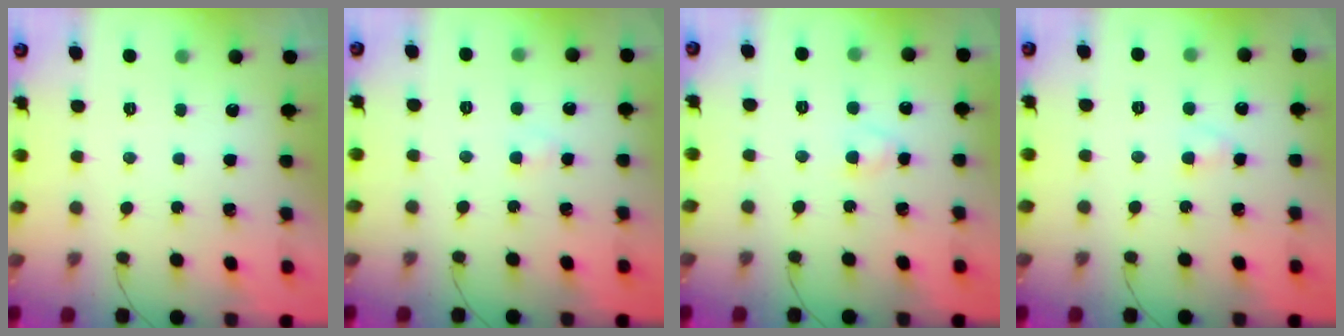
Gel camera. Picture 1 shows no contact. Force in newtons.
{"total": 1.3, "press": 1.1, "slide": 0.7}
{"total": 2.5, "press": 2.3, "slide": 1.1}
{"total": 1.9, "press": 1.7, "slide": 0.9}